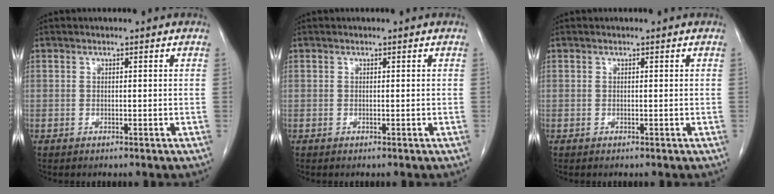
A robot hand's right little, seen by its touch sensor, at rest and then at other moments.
{"total": 0.0}
{"total": 0.0}